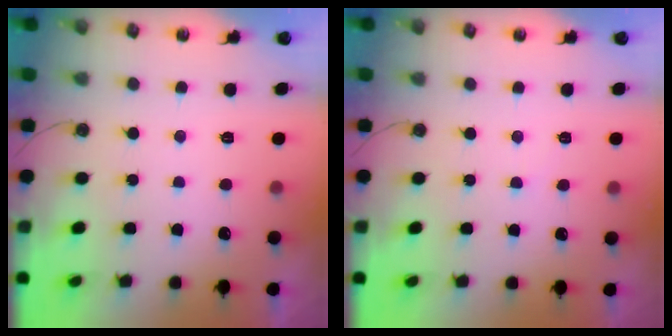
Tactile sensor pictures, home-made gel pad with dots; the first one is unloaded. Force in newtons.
{"total": 3.0, "press": 3.0, "slide": 0.5}